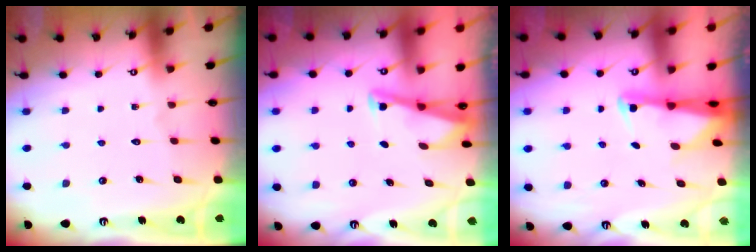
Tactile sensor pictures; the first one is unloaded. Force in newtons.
{"total": 2.9, "press": 2.9, "slide": 0.4}
{"total": 2.5, "press": 2.4, "slide": 0.5}